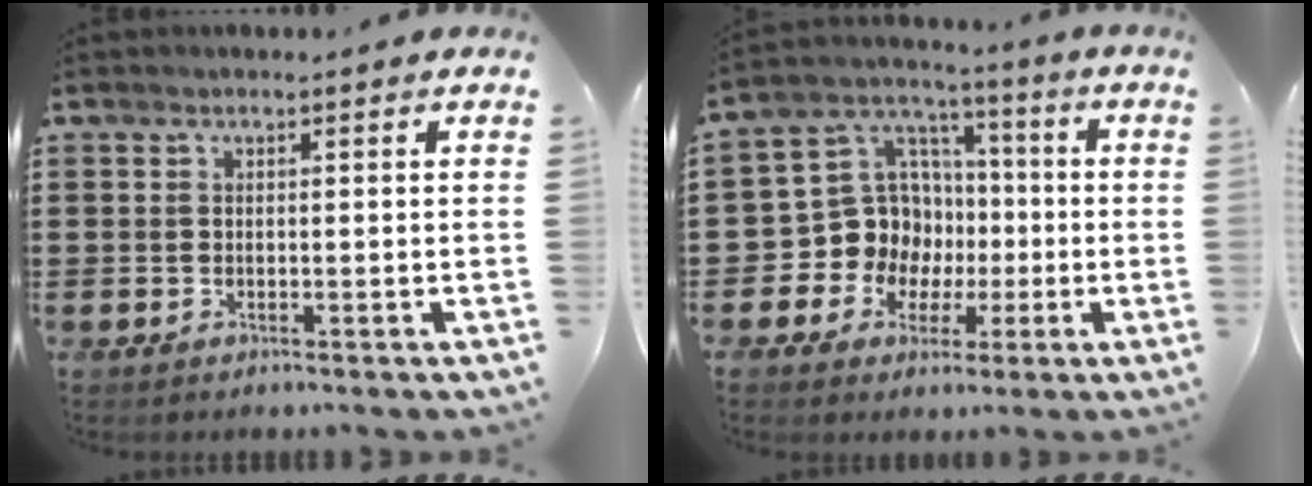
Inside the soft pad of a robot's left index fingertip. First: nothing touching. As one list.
[{"total": 10.4, "force": [-0.8, 10.0, 2.5], "torque": [-0.108, -0.004, -0.009]}]